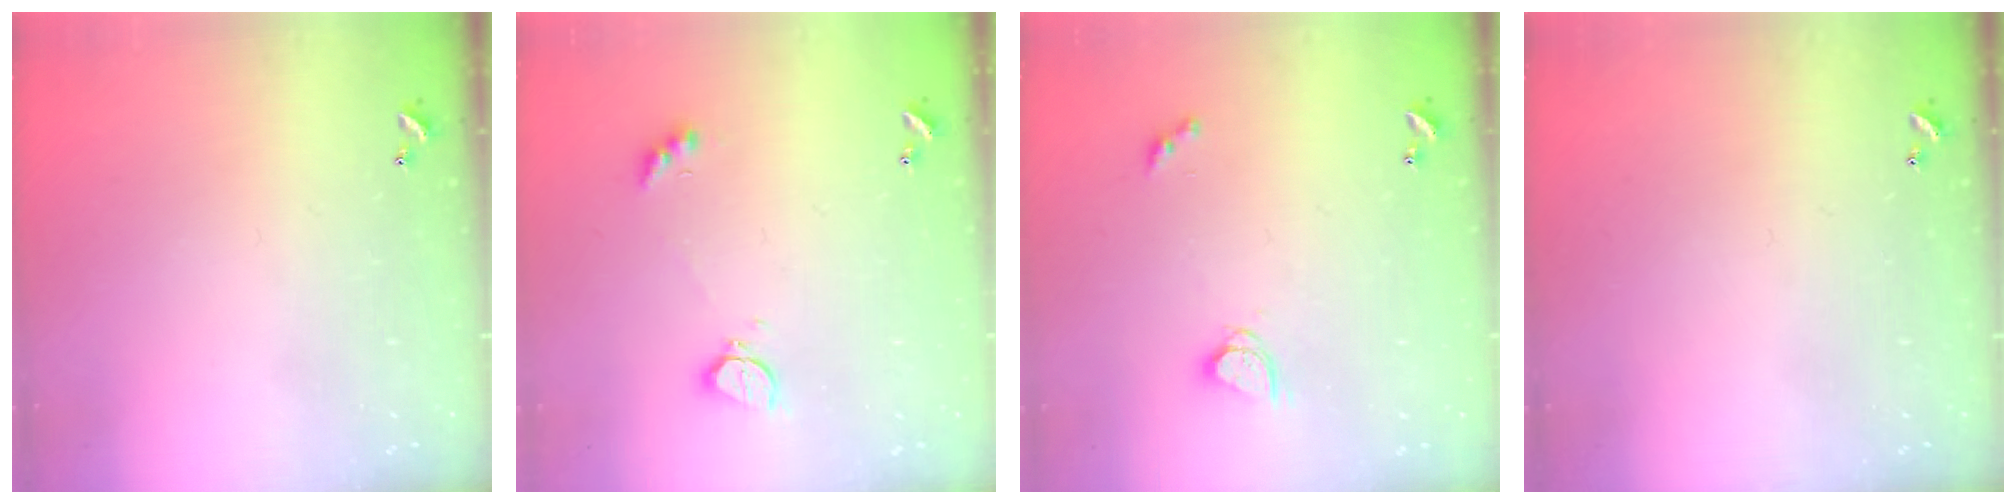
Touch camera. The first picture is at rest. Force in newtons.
{"total": 2.5, "press": 2.5, "slide": 0.6}
{"total": 4.0, "press": 3.9, "slide": 0.4}
{"total": 0.0}